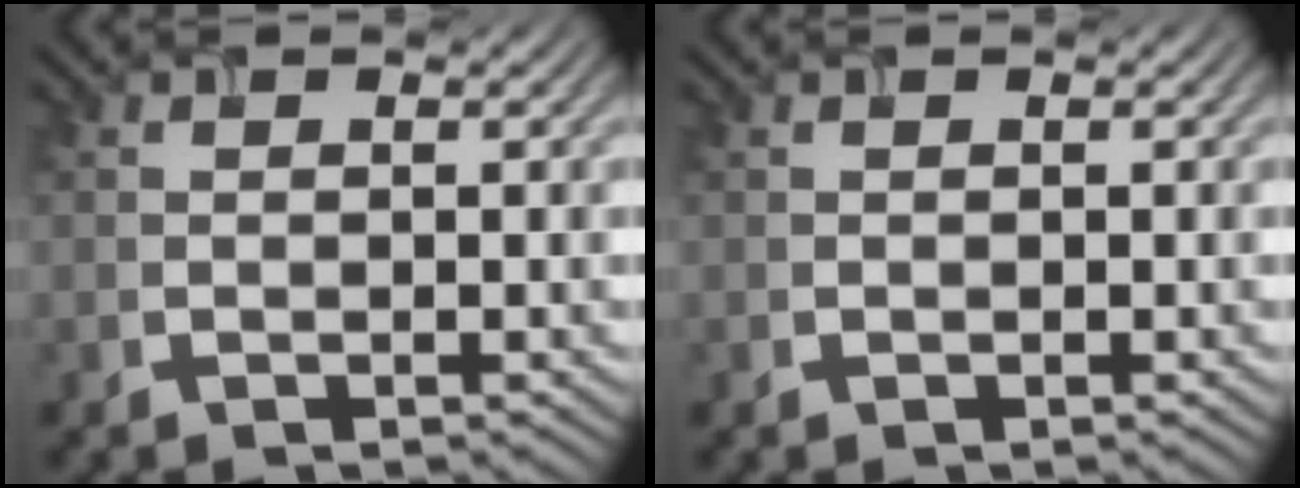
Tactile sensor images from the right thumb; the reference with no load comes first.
{"total": 0.0}